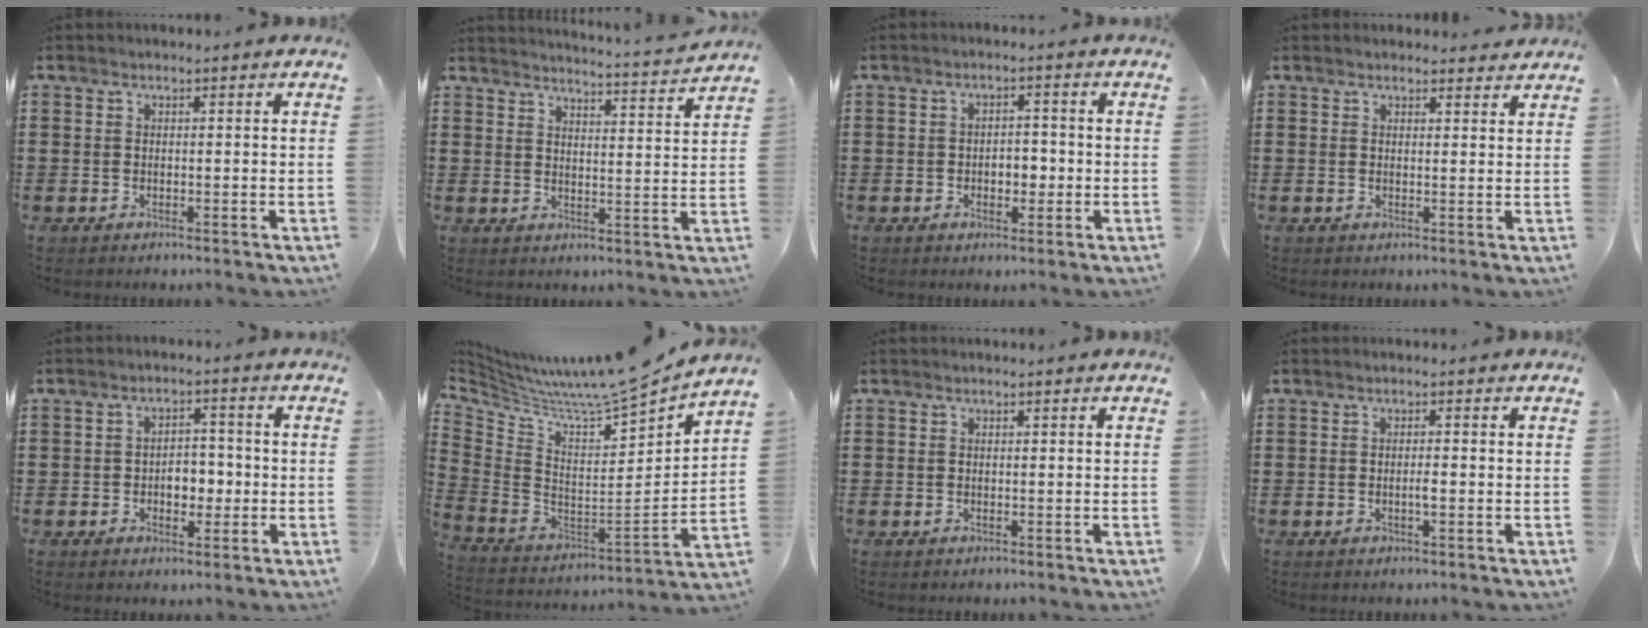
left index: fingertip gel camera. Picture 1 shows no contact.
{"total": 3.4, "force": [3.3, -0.7, 0.6], "torque": [-0.020, -0.033, 0.051]}
{"total": 3.0, "force": [-0.8, 1.9, 2.1], "torque": [-0.037, 0.002, -0.020]}
{"total": 1.7, "force": [1.6, 0.5, 0.1], "torque": [0.002, -0.001, 0.030]}
{"total": 4.1, "force": [-0.9, 2.8, 2.9], "torque": [-0.046, 0.001, -0.025]}
{"total": 6.6, "force": [6.2, -1.0, 2.0], "torque": [-0.075, -0.067, 0.089]}
{"total": 0.0}
{"total": 1.4, "force": [-0.3, 0.3, 1.3], "torque": [-0.026, -0.002, -0.006]}